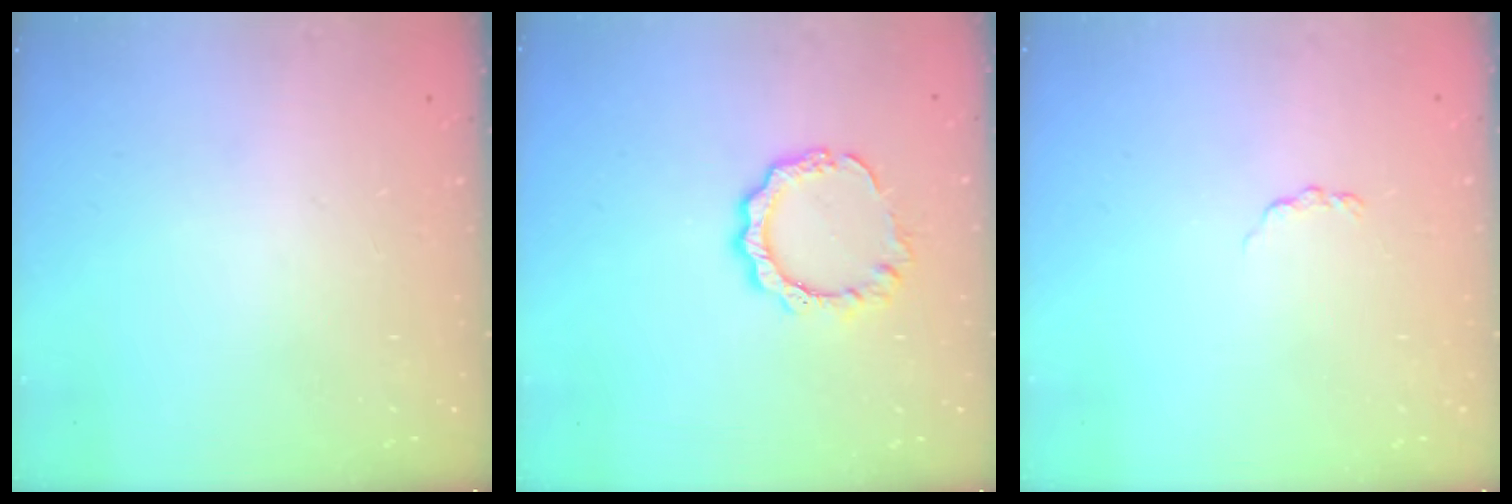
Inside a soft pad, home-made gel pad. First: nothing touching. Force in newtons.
{"total": 8.8, "press": 8.8, "slide": 0.8}
{"total": 2.8, "press": 2.7, "slide": 0.4}